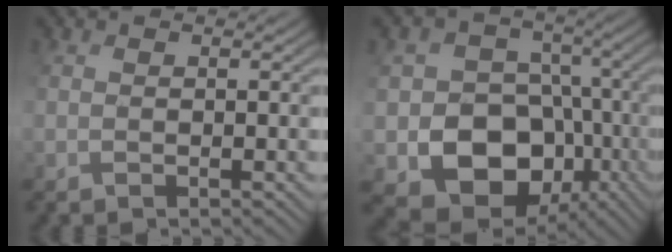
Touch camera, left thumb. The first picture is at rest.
{"total": 11.4, "force": [-3.7, 9.7, 4.7], "torque": [-0.086, -0.033, -0.064]}